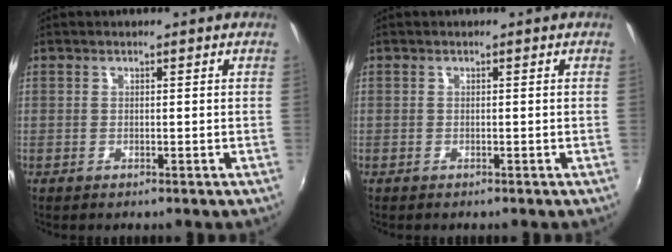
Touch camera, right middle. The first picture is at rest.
{"total": 0.0}